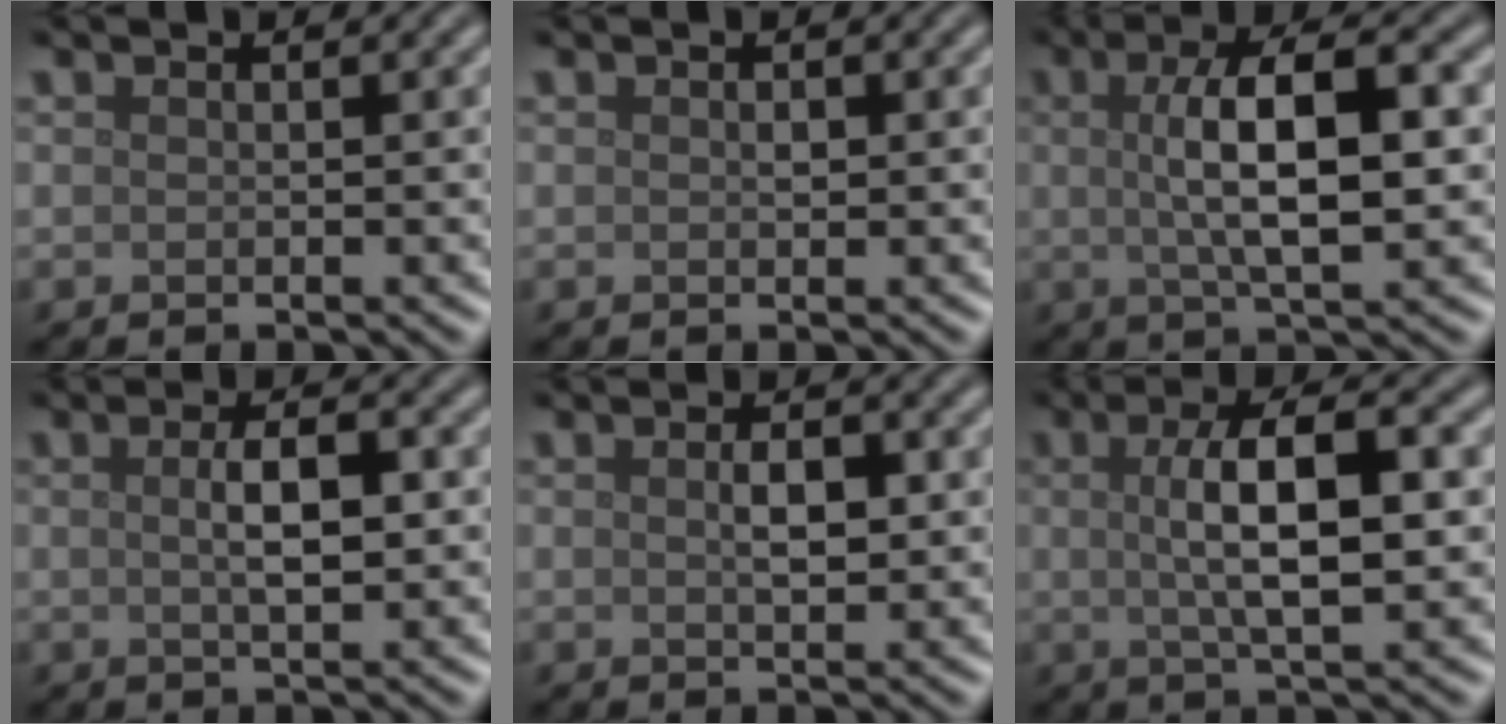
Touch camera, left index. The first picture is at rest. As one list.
[{"total": 0.5, "force": [0.1, 0.4, 0.4], "torque": [-0.006, -0.001, 0.000]}, {"total": 7.6, "force": [0.8, 2.3, 7.2], "torque": [-0.117, 0.008, 0.010]}, {"total": 3.3, "force": [0.3, 1.0, 3.1], "torque": [-0.059, 0.002, 0.003]}, {"total": 2.1, "force": [0.2, 0.9, 1.9], "torque": [-0.037, 0.001, 0.005]}, {"total": 6.7, "force": [0.7, 2.0, 6.4], "torque": [-0.105, 0.009, 0.009]}]